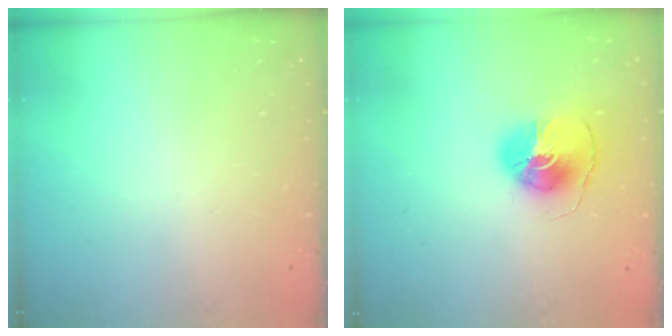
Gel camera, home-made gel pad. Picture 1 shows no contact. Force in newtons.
{"total": 9.1, "press": 9.1, "slide": 0.5}